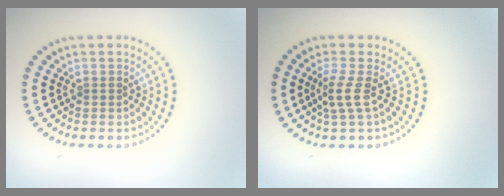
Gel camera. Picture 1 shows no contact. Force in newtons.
{"total": 2.1, "press": 1.4, "slide": 1.5}